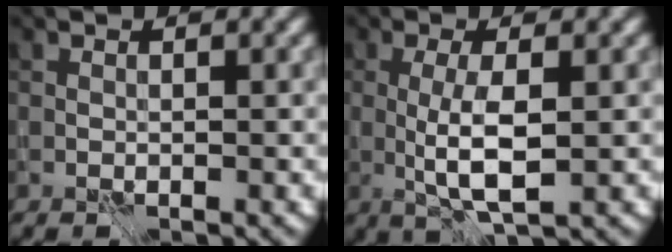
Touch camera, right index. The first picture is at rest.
{"total": 3.9, "force": [-0.3, 0.8, 3.8], "torque": [-0.078, -0.003, -0.004]}